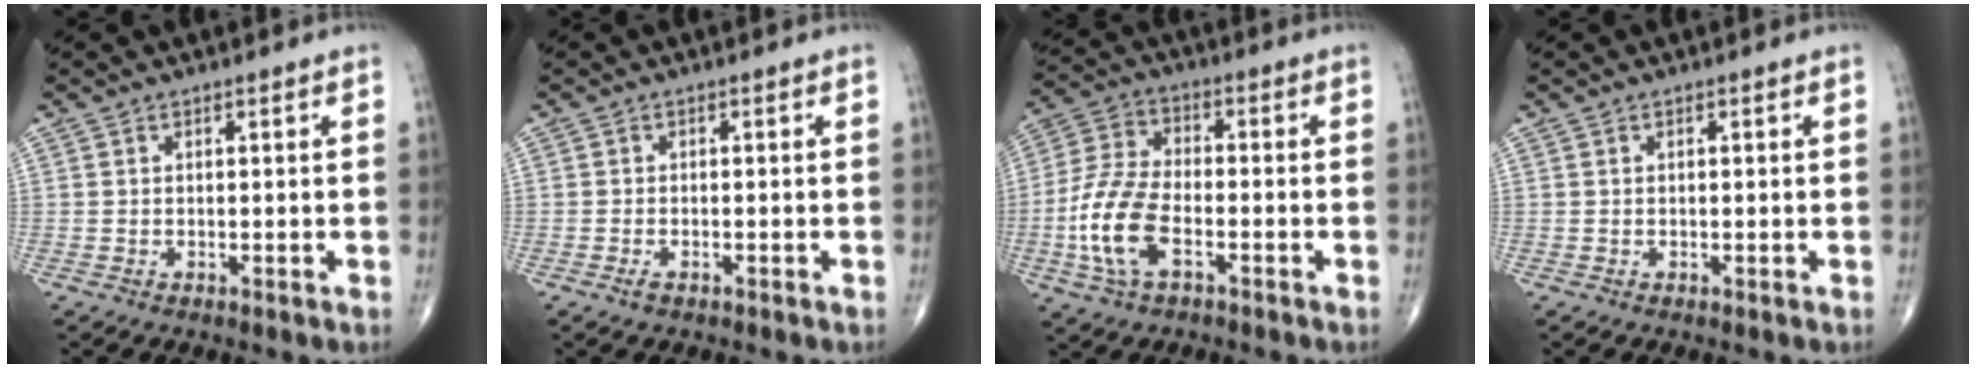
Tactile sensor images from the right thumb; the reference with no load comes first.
{"total": 1.2, "force": [-0.7, 0.6, 0.7], "torque": [-0.016, 0.003, -0.013]}
{"total": 12.0, "force": [-3.9, 6.2, 9.6], "torque": [-0.203, 0.021, -0.079]}
{"total": 0.0}